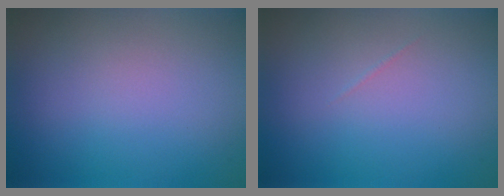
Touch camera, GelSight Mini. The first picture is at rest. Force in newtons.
{"total": 0.0}